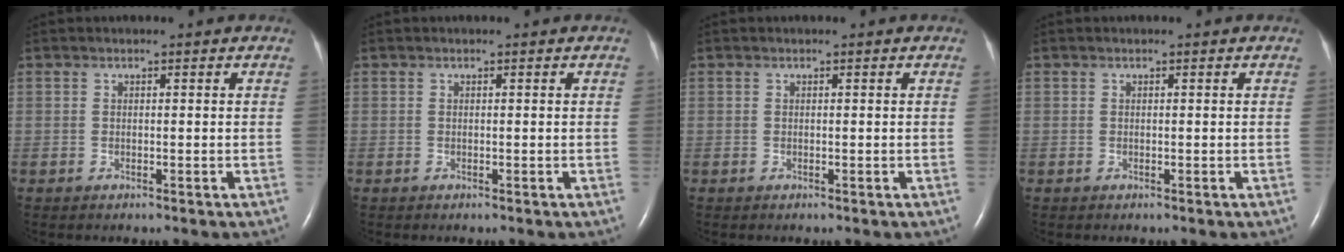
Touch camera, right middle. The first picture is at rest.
{"total": 0.0}
{"total": 0.0}
{"total": 0.0}